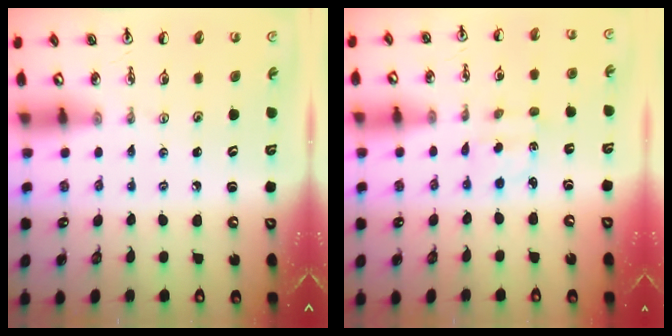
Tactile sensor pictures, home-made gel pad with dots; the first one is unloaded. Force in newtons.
{"total": 2.1, "press": 2.0, "slide": 0.6}